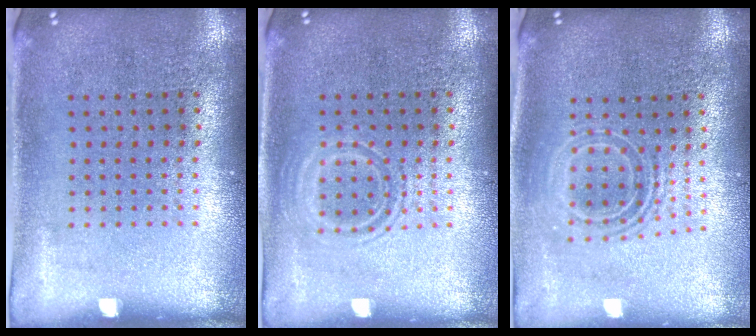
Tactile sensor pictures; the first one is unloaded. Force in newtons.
{"total": 1.0, "press": 0.9, "slide": 0.3}
{"total": 1.7, "press": 1.3, "slide": 1.0}